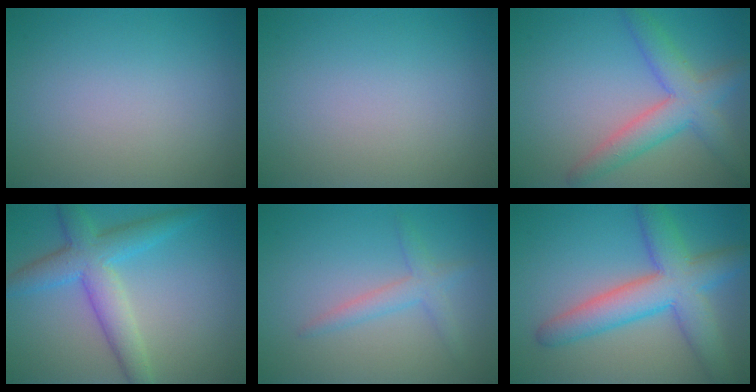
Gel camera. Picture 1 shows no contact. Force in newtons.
{"total": 0.0}
{"total": 5.1, "press": 5.1, "slide": 0.2}
{"total": 5.3, "press": 5.3, "slide": 0.2}
{"total": 2.1, "press": 2.1, "slide": 0.1}
{"total": 7.3, "press": 7.3, "slide": 0.3}